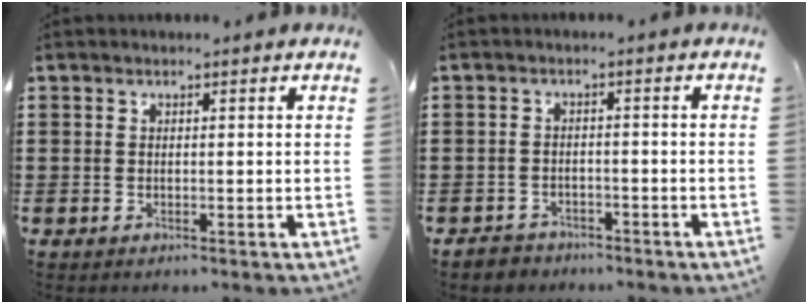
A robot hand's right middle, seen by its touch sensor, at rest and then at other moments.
{"total": 2.1, "force": [-2.0, 0.6, -0.2], "torque": [-0.005, 0.002, -0.044]}